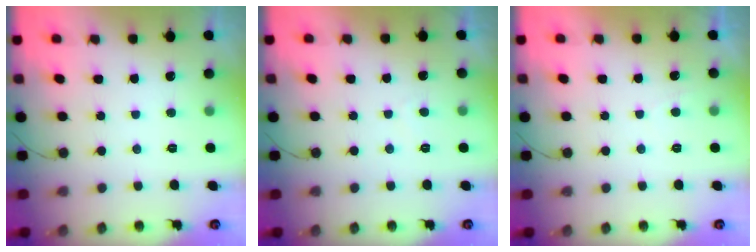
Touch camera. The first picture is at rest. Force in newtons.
{"total": 0.8, "press": 0.7, "slide": 0.3}
{"total": 0.5, "press": 0.1, "slide": 0.5}